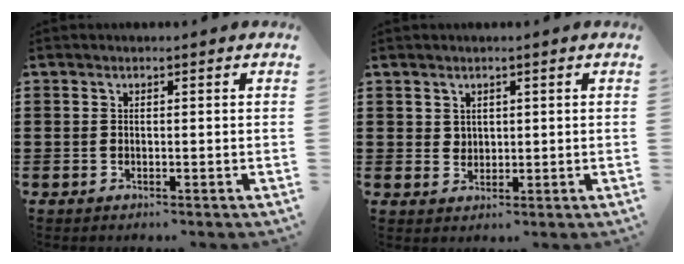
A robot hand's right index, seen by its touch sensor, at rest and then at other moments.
{"total": 2.0, "force": [1.3, 1.4, 0.2], "torque": [-0.009, 0.008, 0.026]}